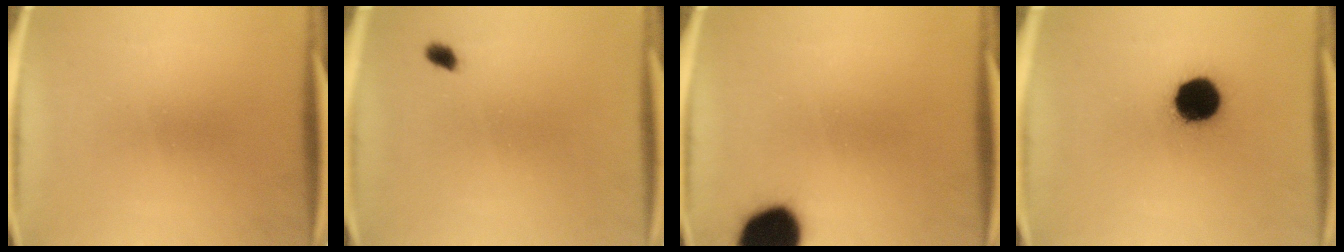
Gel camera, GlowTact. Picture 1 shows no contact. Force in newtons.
{"total": 1.4}
{"total": 15.5}
{"total": 12.7}